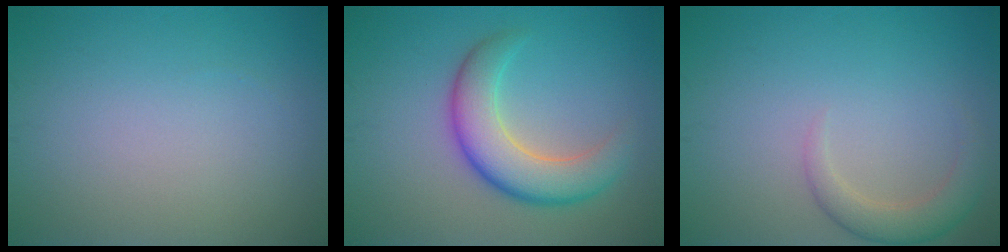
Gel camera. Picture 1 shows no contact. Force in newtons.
{"total": 5.9, "press": 5.8, "slide": 0.4}
{"total": 2.8, "press": 2.7, "slide": 0.2}